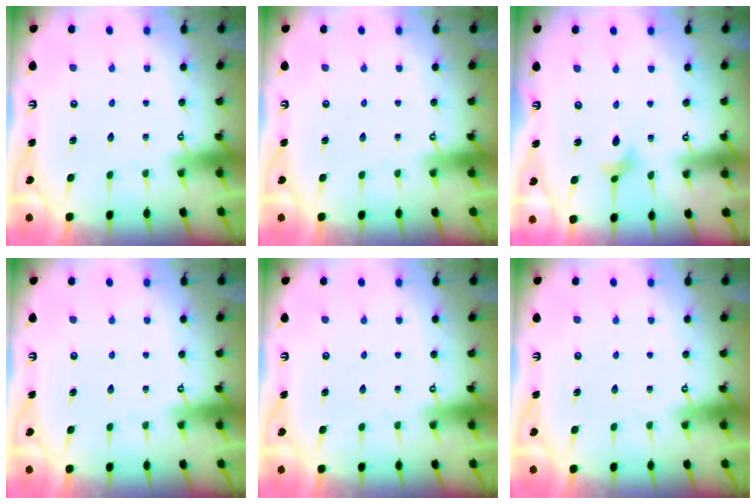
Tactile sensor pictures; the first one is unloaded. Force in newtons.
{"total": 0.0}
{"total": 2.3, "press": 2.2, "slide": 0.4}
{"total": 0.0}
{"total": 0.0}
{"total": 0.0}